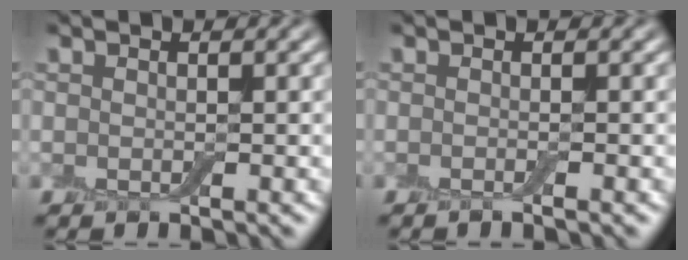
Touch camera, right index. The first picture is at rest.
{"total": 0.9, "force": [-0.4, 0.1, 0.8], "torque": [-0.007, -0.004, -0.010]}